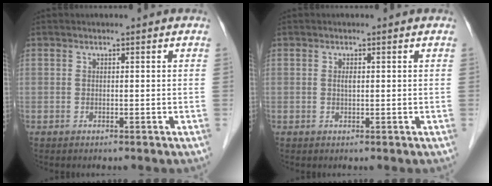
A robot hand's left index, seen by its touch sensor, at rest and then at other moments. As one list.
[{"total": 0.9, "force": [0.2, 0.3, 0.8], "torque": [-0.019, 0.000, 0.002]}]